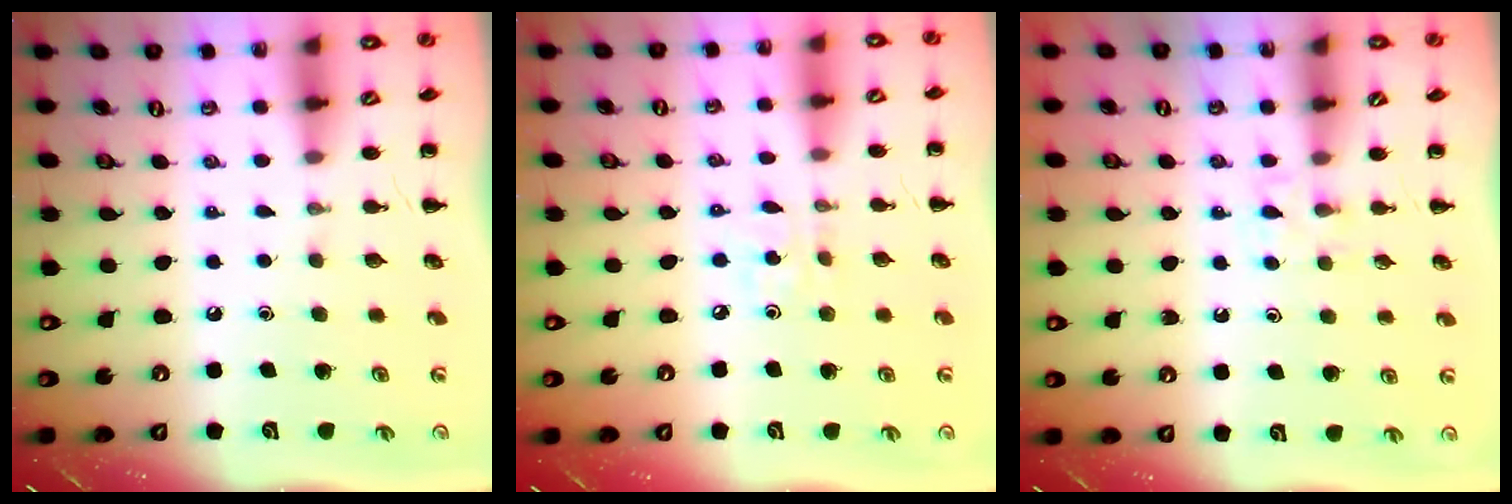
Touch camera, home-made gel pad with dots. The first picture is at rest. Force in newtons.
{"total": 2.8, "press": 2.7, "slide": 0.9}
{"total": 2.9, "press": 2.7, "slide": 1.2}